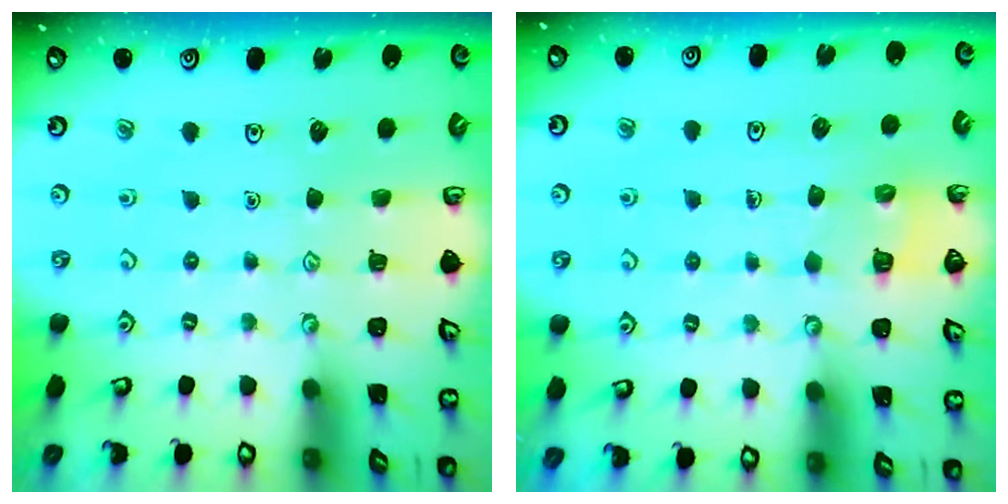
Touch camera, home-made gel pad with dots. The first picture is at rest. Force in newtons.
{"total": 5.5, "press": 5.4, "slide": 0.5}